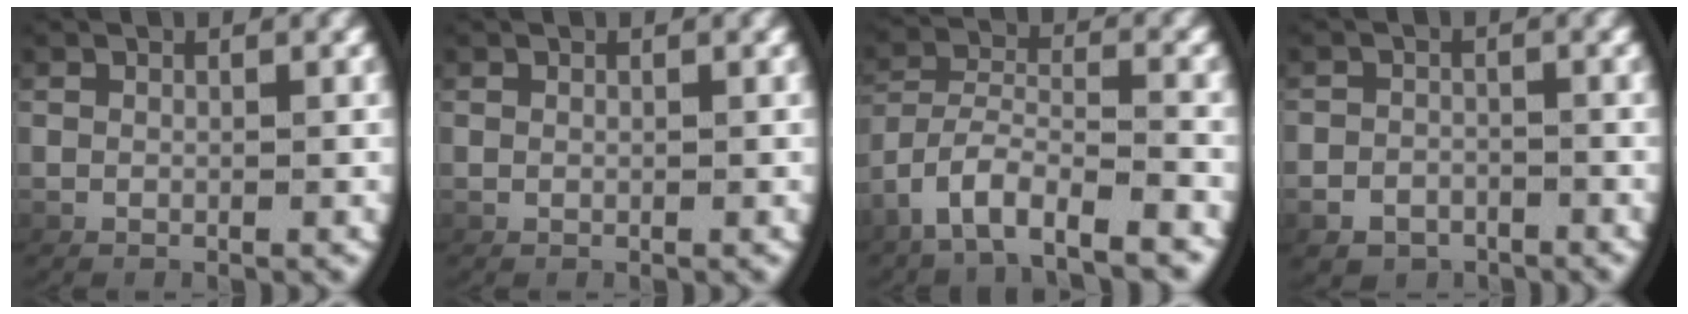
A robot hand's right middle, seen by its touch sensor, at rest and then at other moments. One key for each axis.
{"total": 0.0}
{"total": 5.0, "fx": -3.3, "fy": 2.5, "fz": 2.7, "tx": -0.074, "ty": -0.023, "tz": -0.048}
{"total": 3.3, "fx": -2.4, "fy": 2.2, "fz": 0.3, "tx": 0.002, "ty": -0.009, "tz": -0.039}